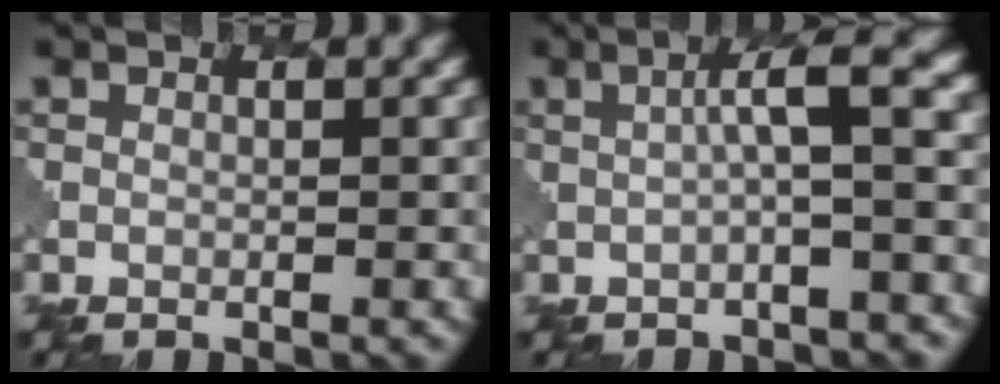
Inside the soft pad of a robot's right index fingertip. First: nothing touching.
{"total": 4.8, "force": [0.3, 1.0, 4.6], "torque": [-0.063, 0.020, -0.002]}